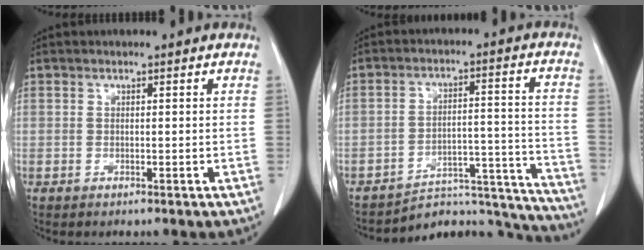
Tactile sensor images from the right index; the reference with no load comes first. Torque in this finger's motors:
{"motor_torque": [-1.49, -0.65, -1.05, -0.21]}